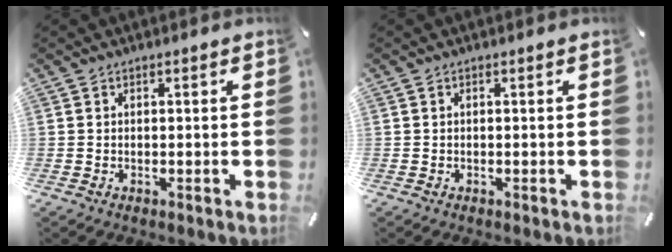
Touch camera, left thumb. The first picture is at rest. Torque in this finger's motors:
{"motor_torque": [0.00, 0.00, 0.03, 0.03, 0.00]}